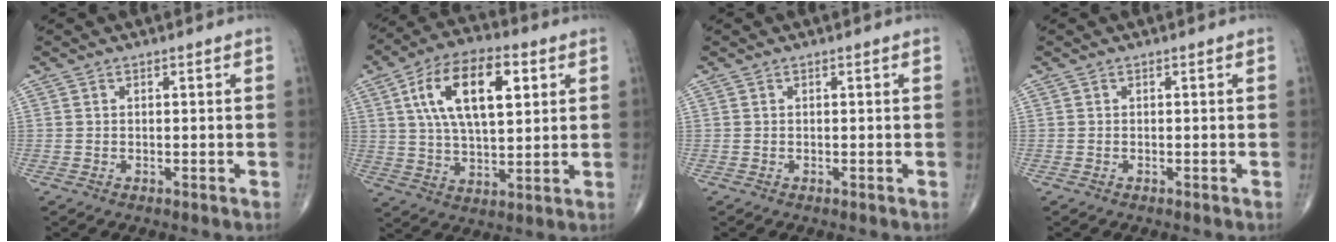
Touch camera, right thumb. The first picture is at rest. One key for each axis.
{"total": 17.1, "fx": 5.4, "fy": 8.1, "fz": 14.0, "tx": -0.234, "ty": 0.001, "tz": 0.095}
{"total": 0.0}
{"total": 0.0}